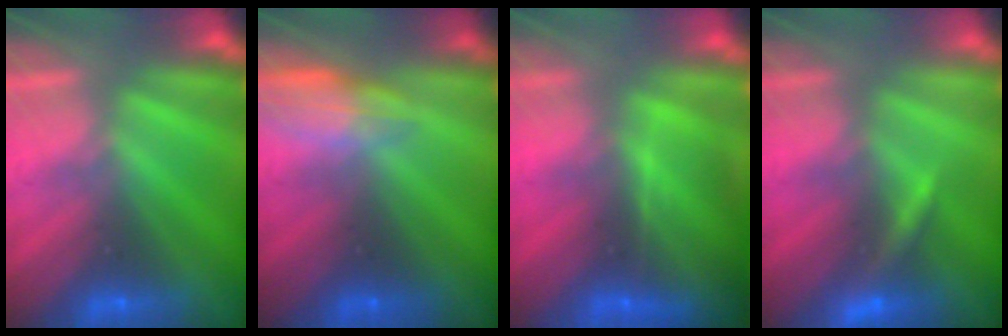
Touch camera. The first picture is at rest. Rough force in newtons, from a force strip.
{"total": 2.8}
{"total": 11.8}
{"total": 3.3}